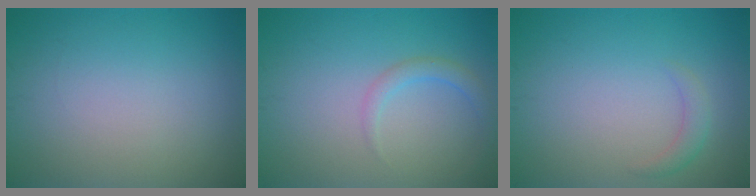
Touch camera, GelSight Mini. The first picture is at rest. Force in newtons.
{"total": 1.6, "press": 1.6, "slide": 0.1}
{"total": 1.3, "press": 1.3, "slide": 0.1}